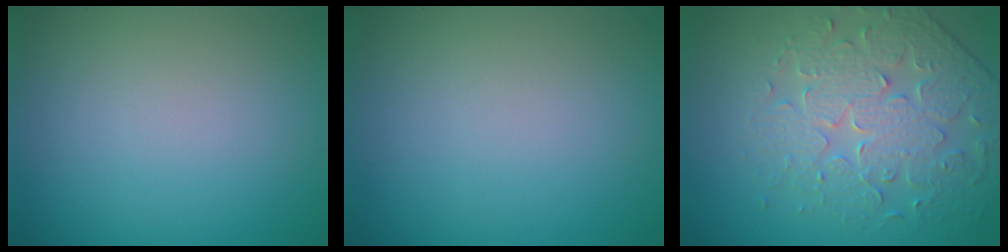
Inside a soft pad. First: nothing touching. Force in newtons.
{"total": 0.0}
{"total": 4.6, "press": 4.6, "slide": 0.5}